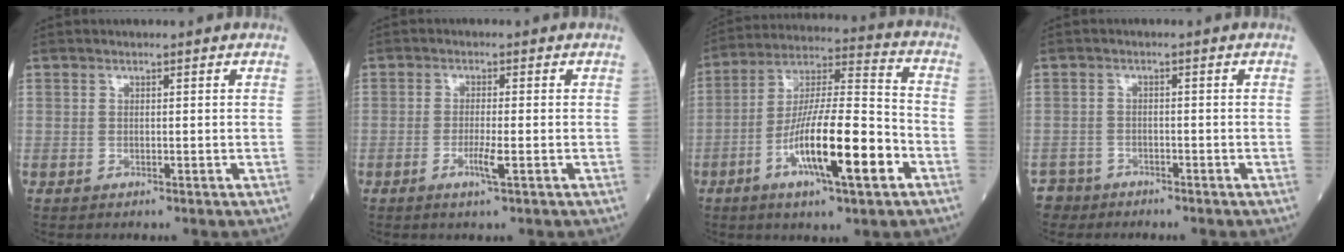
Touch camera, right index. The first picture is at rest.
{"total": 2.9, "force": [-1.1, 0.0, 2.7], "torque": [-0.055, -0.005, -0.020]}
{"total": 16.4, "force": [-6.1, 2.2, 15.1], "torque": [-0.274, -0.005, -0.107]}
{"total": 1.5, "force": [-1.5, 0.4, -0.3], "torque": [0.002, -0.003, -0.028]}